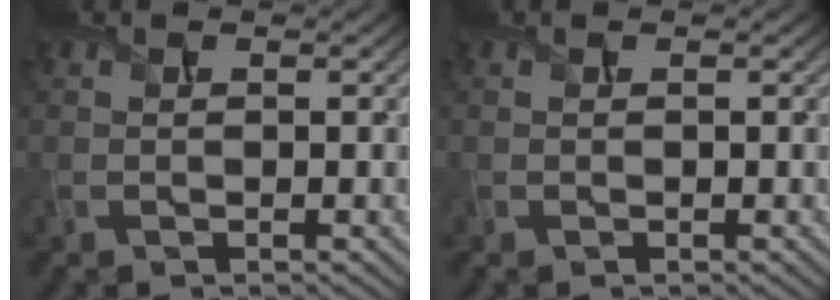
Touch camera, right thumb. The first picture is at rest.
{"total": 0.0}